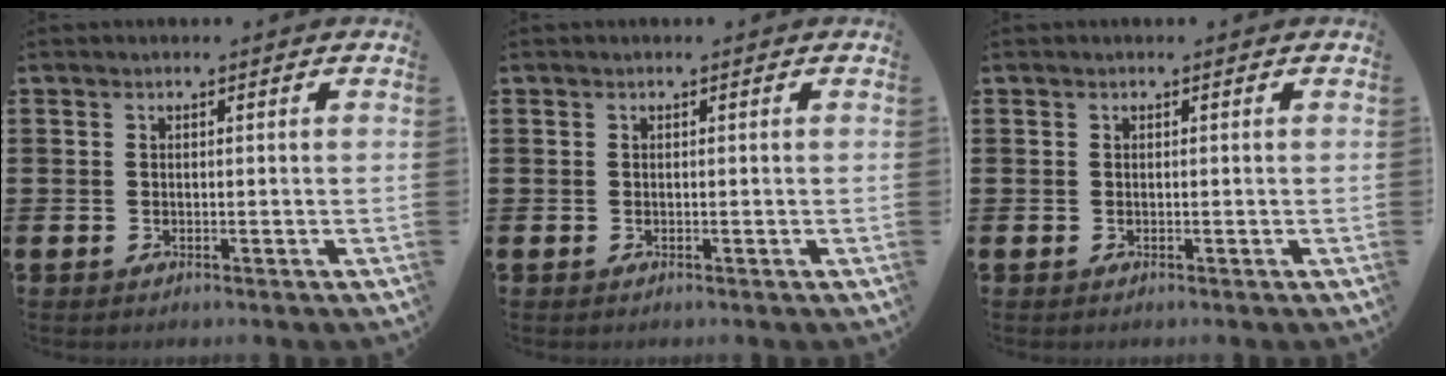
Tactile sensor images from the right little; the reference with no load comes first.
{"total": 0.0}
{"total": 0.0}